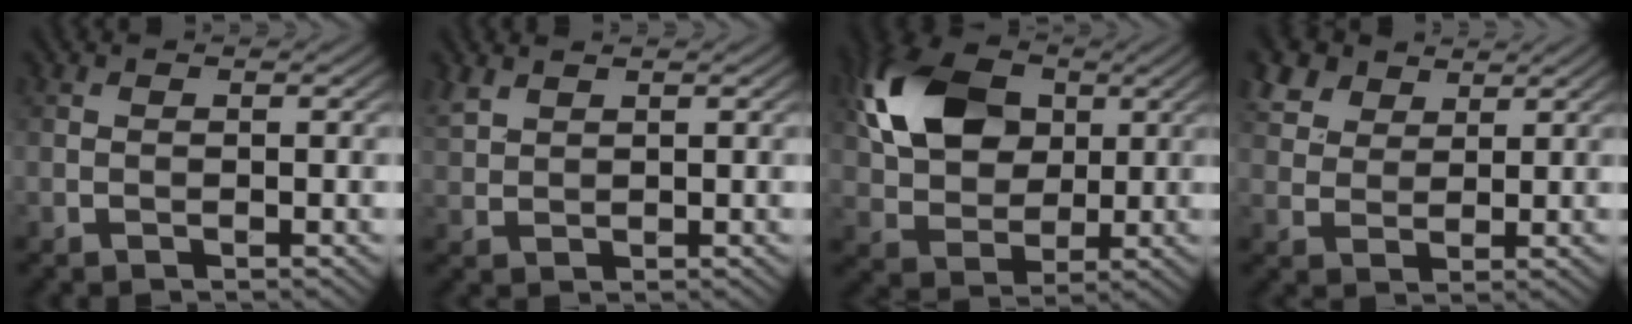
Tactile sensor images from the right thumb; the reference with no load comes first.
{"total": 2.3, "force": [1.8, 1.0, 1.1], "torque": [-0.032, 0.005, 0.045]}
{"total": 12.0, "force": [3.5, 8.5, 7.7], "torque": [-0.181, 0.018, 0.059]}
{"total": 6.2, "force": [4.1, 3.8, 2.6], "torque": [-0.085, 0.005, 0.088]}